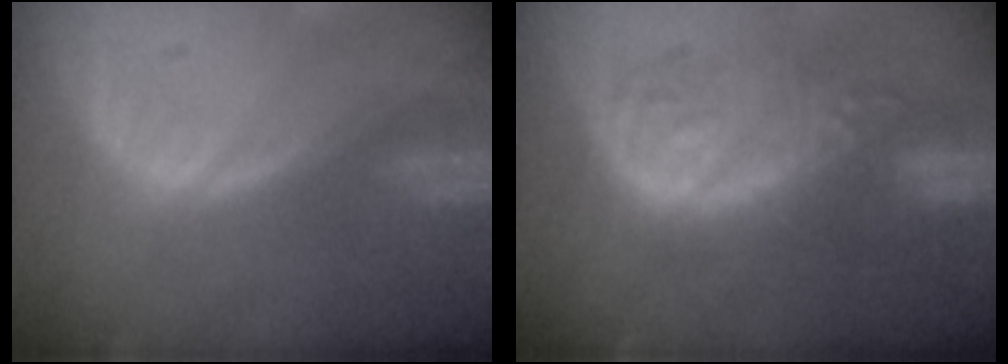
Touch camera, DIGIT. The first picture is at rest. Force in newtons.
{"total": 9.2, "press": 9.2, "slide": 0.0}